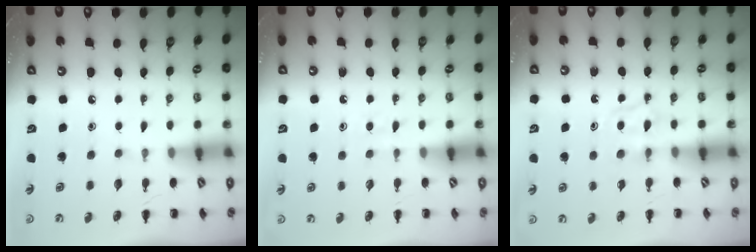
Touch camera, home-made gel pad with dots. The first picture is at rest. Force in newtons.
{"total": 2.6, "press": 2.5, "slide": 0.9}
{"total": 5.2, "press": 5.0, "slide": 1.4}